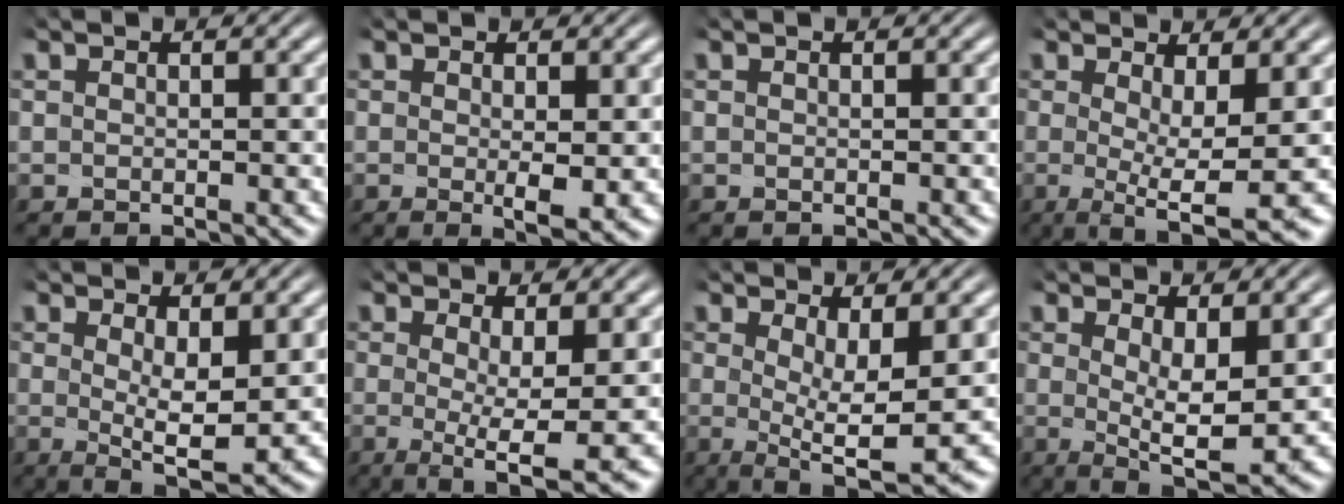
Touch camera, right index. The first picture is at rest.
{"total": 2.5, "force": [-0.1, 0.7, 2.4], "torque": [-0.040, -0.012, 0.000]}
{"total": 0.0}
{"total": 5.9, "force": [-2.6, 2.0, 5.0], "torque": [-0.085, -0.034, -0.029]}
{"total": 5.6, "force": [-0.4, 2.5, 5.0], "torque": [-0.078, -0.024, -0.002]}
{"total": 6.5, "force": [-3.1, 2.2, 5.3], "torque": [-0.093, -0.035, -0.037]}
{"total": 6.5, "force": [-1.0, 2.5, 5.9], "torque": [-0.093, -0.032, -0.005]}
{"total": 6.0, "force": [-0.8, 2.8, 5.2], "torque": [-0.086, -0.031, -0.005]}